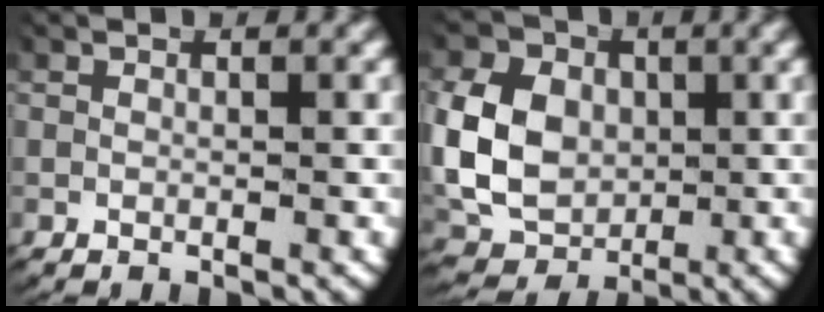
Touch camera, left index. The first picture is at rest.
{"total": 9.9, "force": [-0.5, 8.6, 4.9], "torque": [-0.115, -0.031, -0.001]}